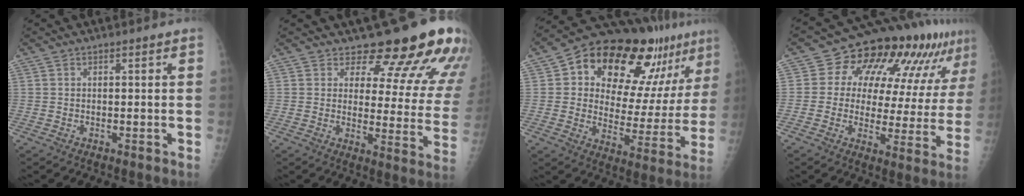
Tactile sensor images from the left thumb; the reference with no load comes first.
{"total": 16.9, "force": [14.3, 5.8, 7.0], "torque": [-0.039, -0.107, 0.159]}
{"total": 25.1, "force": [13.5, 12.0, 17.5], "torque": [-0.201, -0.008, 0.204]}
{"total": 20.4, "force": [10.2, 10.2, 14.4], "torque": [-0.165, -0.005, 0.133]}